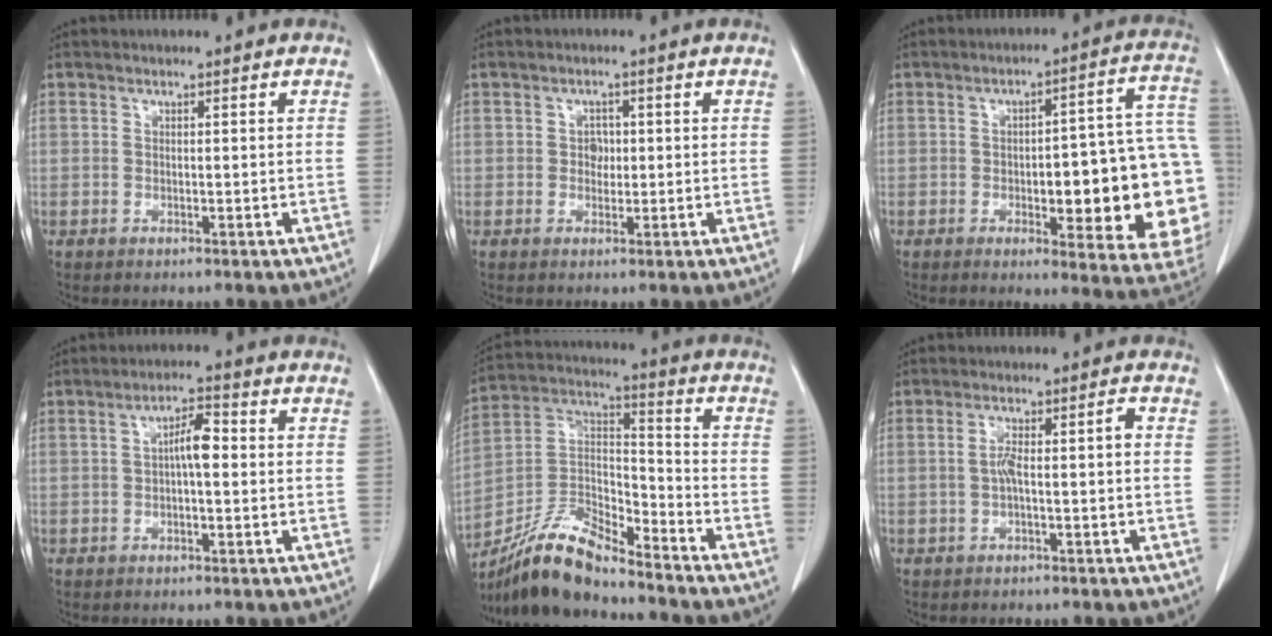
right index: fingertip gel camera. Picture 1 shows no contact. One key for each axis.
{"total": 1.9, "fx": 0.1, "fy": 1.5, "fz": 1.1, "tx": -0.015, "ty": 0.003, "tz": 0.001}
{"total": 21.5, "fx": -3.3, "fy": 5.0, "fz": 20.7, "tx": -0.178, "ty": 0.031, "tz": -0.023}
{"total": 4.2, "fx": 0.0, "fy": 1.1, "fz": 4.1, "tx": -0.071, "ty": 0.014, "tz": -0.002}
{"total": 13.7, "fx": -12.2, "fy": 2.7, "fz": 5.5, "tx": -0.106, "ty": 0.016, "tz": -0.231}
{"total": 3.8, "fx": -0.5, "fy": 0.5, "fz": 3.8, "tx": -0.072, "ty": 0.017, "tz": -0.005}